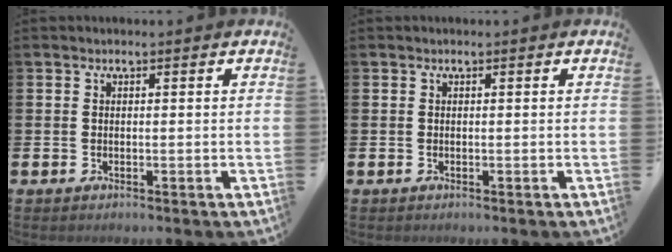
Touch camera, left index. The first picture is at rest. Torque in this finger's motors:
{"motor_torque": [0.00, 0.00, 0.00, 0.00]}